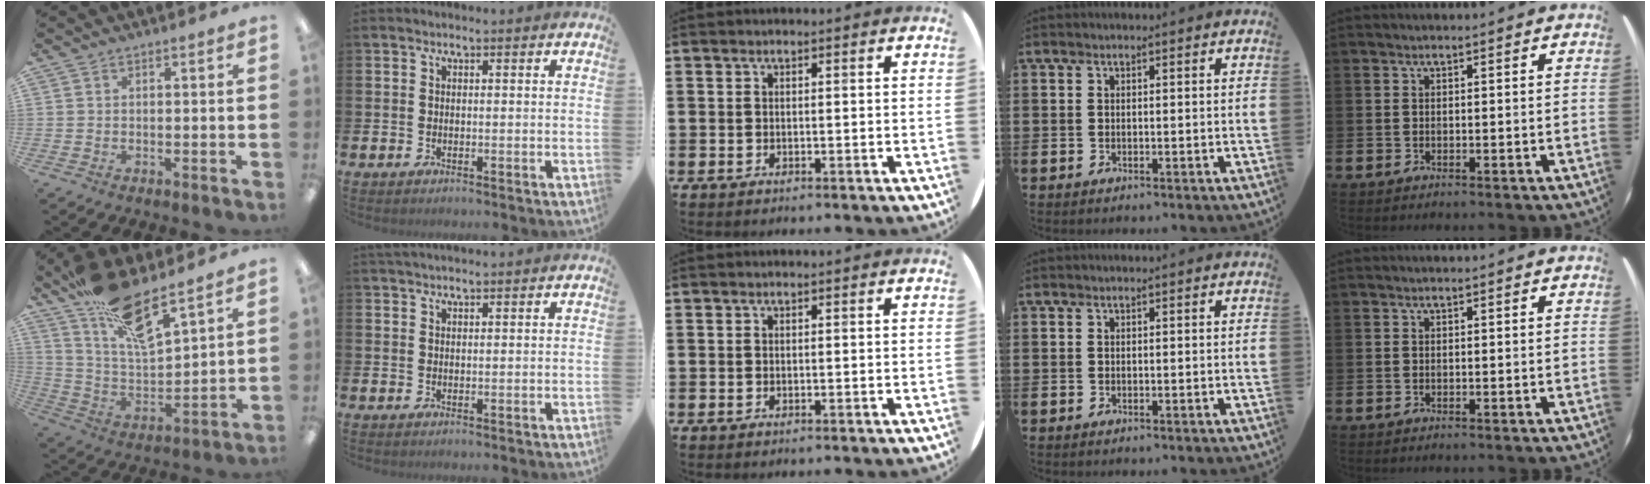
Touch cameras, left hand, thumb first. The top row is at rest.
{"thumb": {"total": 16.2, "force": [12.1, 4.4, 9.8], "torque": [-0.188, -0.072, 0.212]}, "index": {"total": 1.4, "force": [1.4, 0.1, 0.4], "torque": [-0.006, 0.001, 0.025]}}